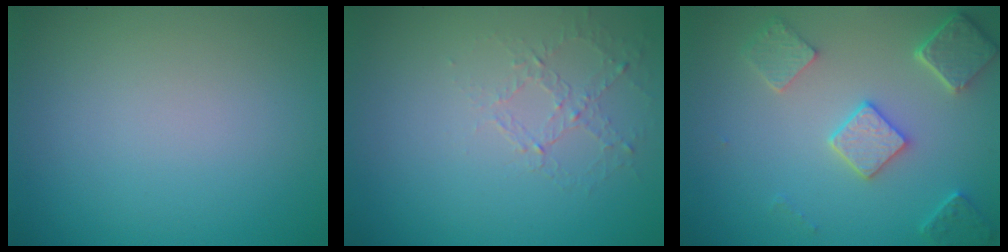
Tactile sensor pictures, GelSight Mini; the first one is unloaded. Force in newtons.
{"total": 1.1, "press": 0.5, "slide": 1.0}
{"total": 4.7, "press": 3.9, "slide": 2.8}